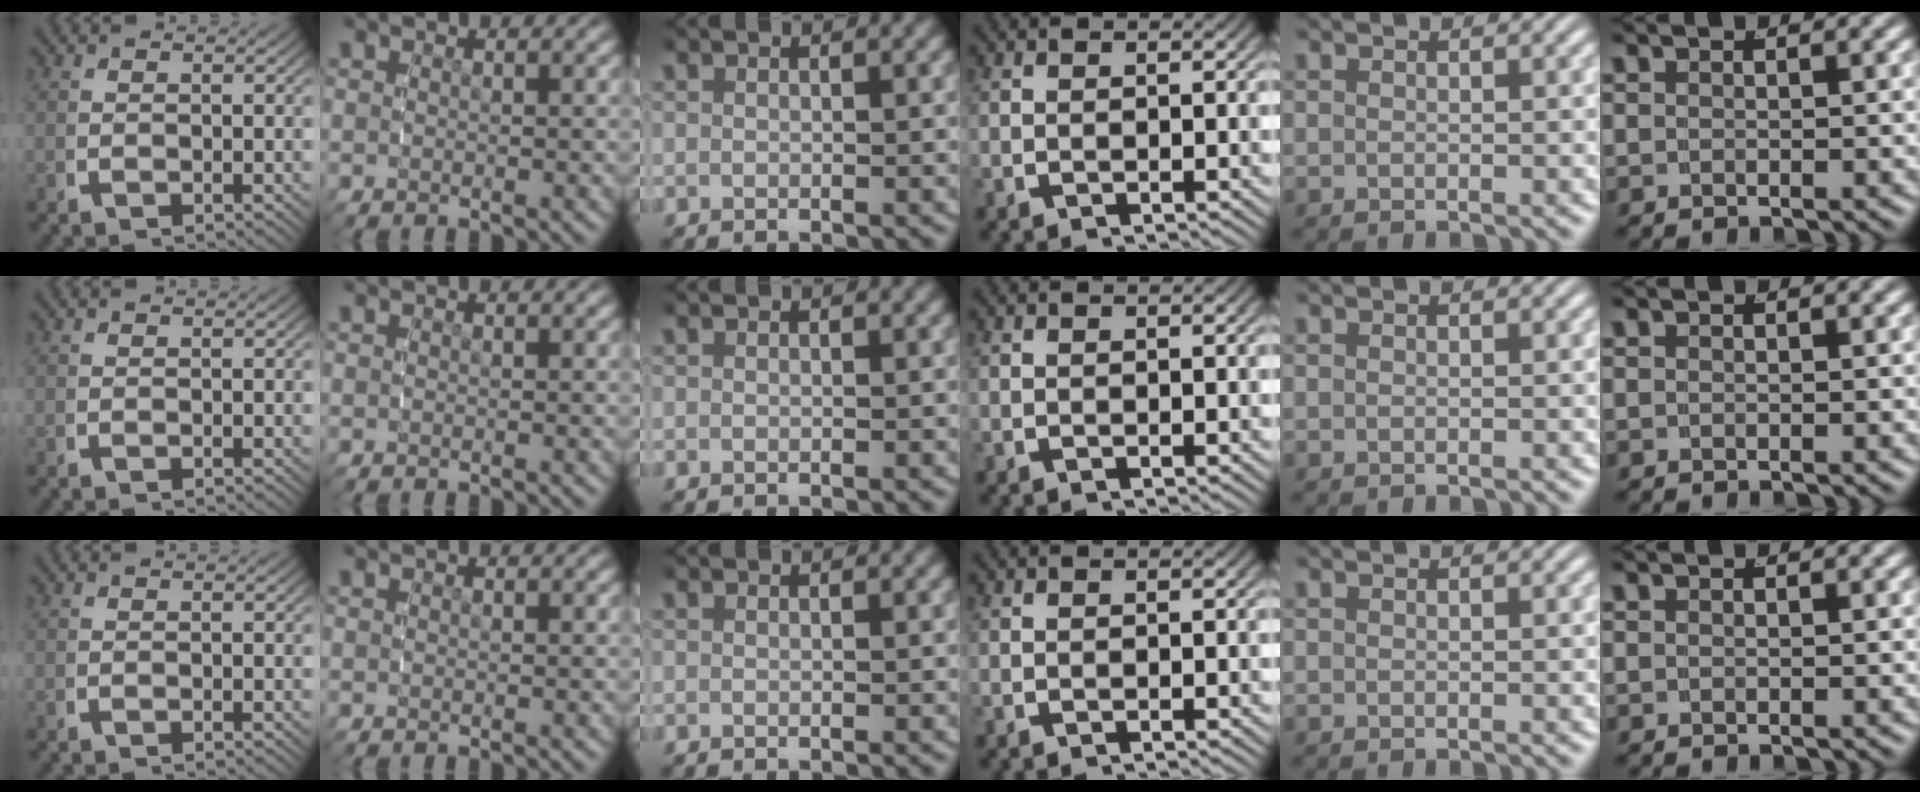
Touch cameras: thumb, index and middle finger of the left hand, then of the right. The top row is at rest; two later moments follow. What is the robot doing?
{"motion": "reach", "object": "scarf"}